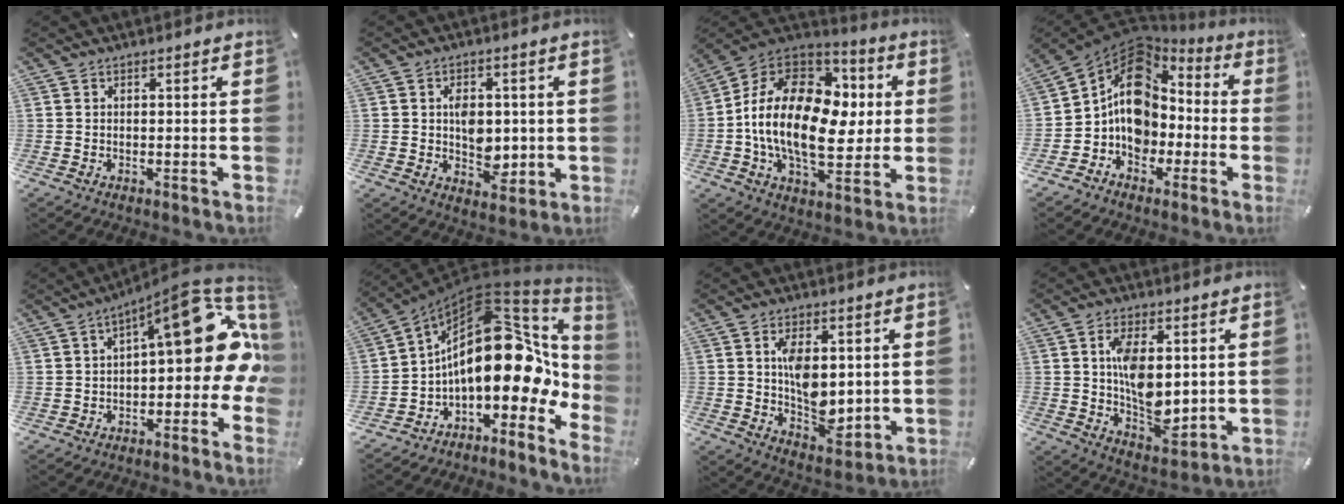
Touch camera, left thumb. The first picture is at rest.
{"total": 7.3, "force": [0.0, 5.8, 4.5], "torque": [-0.036, -0.001, -0.002]}
{"total": 21.3, "force": [-0.4, 14.1, 16.0], "torque": [-0.312, -0.001, -0.008]}
{"total": 13.1, "force": [-0.1, 11.3, 6.7], "torque": [-0.121, -0.005, 0.002]}
{"total": 18.4, "force": [4.6, 8.5, 15.6], "torque": [-0.179, -0.037, 0.075]}
{"total": 22.7, "force": [4.1, 13.6, 17.7], "torque": [-0.269, -0.056, 0.074]}
{"total": 10.0, "force": [1.5, 6.6, 7.5], "torque": [-0.106, -0.008, 0.025]}
{"total": 11.3, "force": [1.9, 6.9, 8.8], "torque": [-0.151, -0.010, 0.031]}